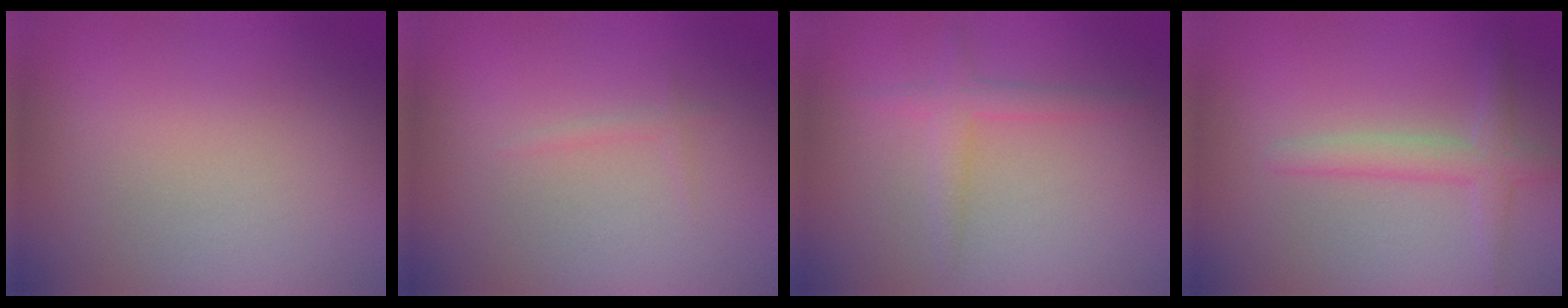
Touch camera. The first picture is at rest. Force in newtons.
{"total": 0.7, "press": 0.7, "slide": 0.1}
{"total": 1.8, "press": 1.8, "slide": 0.2}
{"total": 2.7, "press": 2.7, "slide": 0.1}